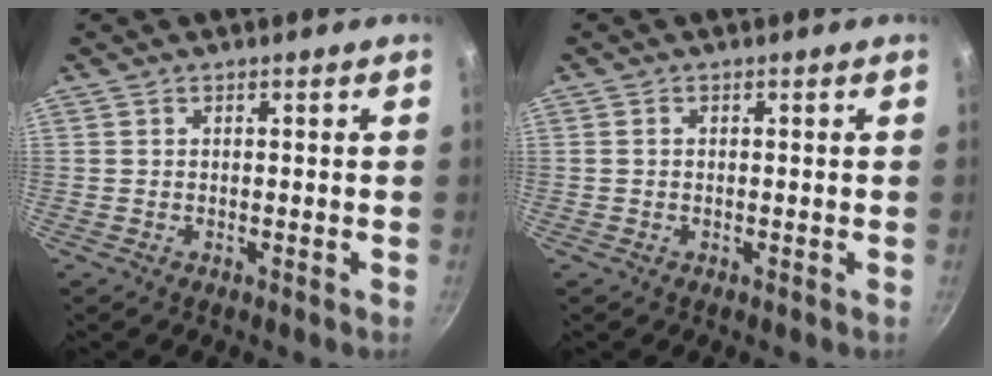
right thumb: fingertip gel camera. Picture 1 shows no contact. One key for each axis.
{"total": 0.6, "fx": 0.0, "fy": 0.5, "fz": 0.3, "tx": -0.005, "ty": 0.004, "tz": -0.001}